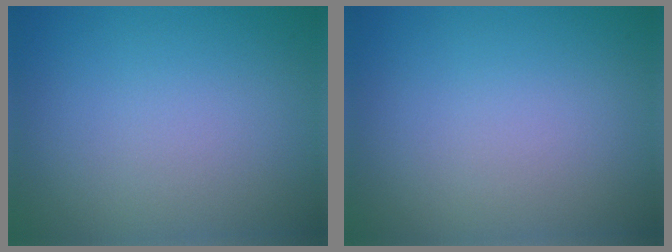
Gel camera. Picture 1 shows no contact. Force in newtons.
{"total": 0.0}